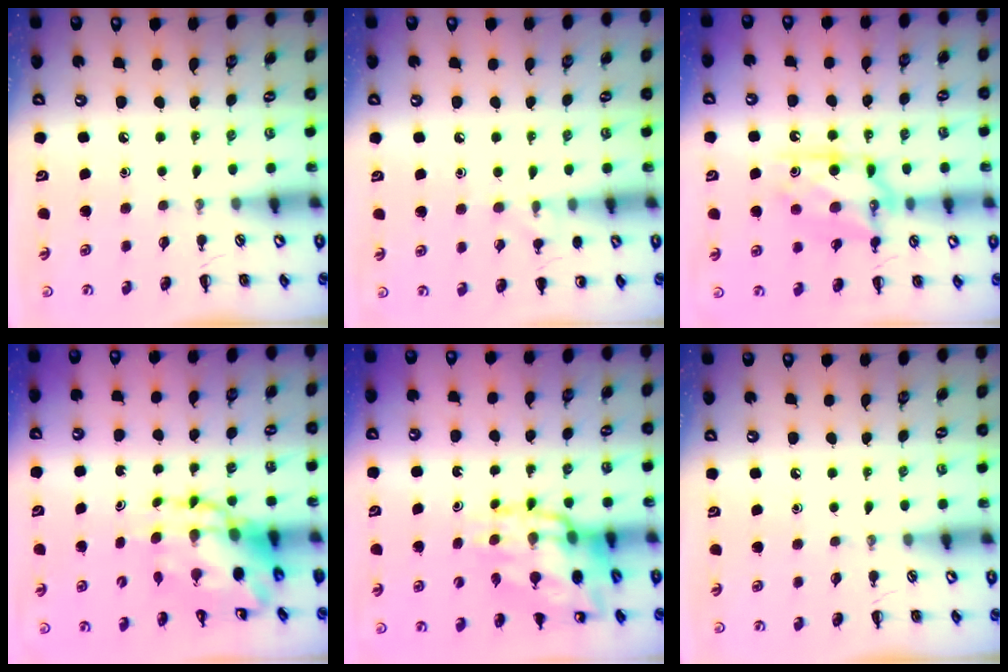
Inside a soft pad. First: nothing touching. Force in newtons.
{"total": 7.7, "press": 7.3, "slide": 2.2}
{"total": 11.9, "press": 11.9, "slide": 0.5}
{"total": 10.5, "press": 10.1, "slide": 2.7}
{"total": 17.6, "press": 17.2, "slide": 3.9}
{"total": 0.0}